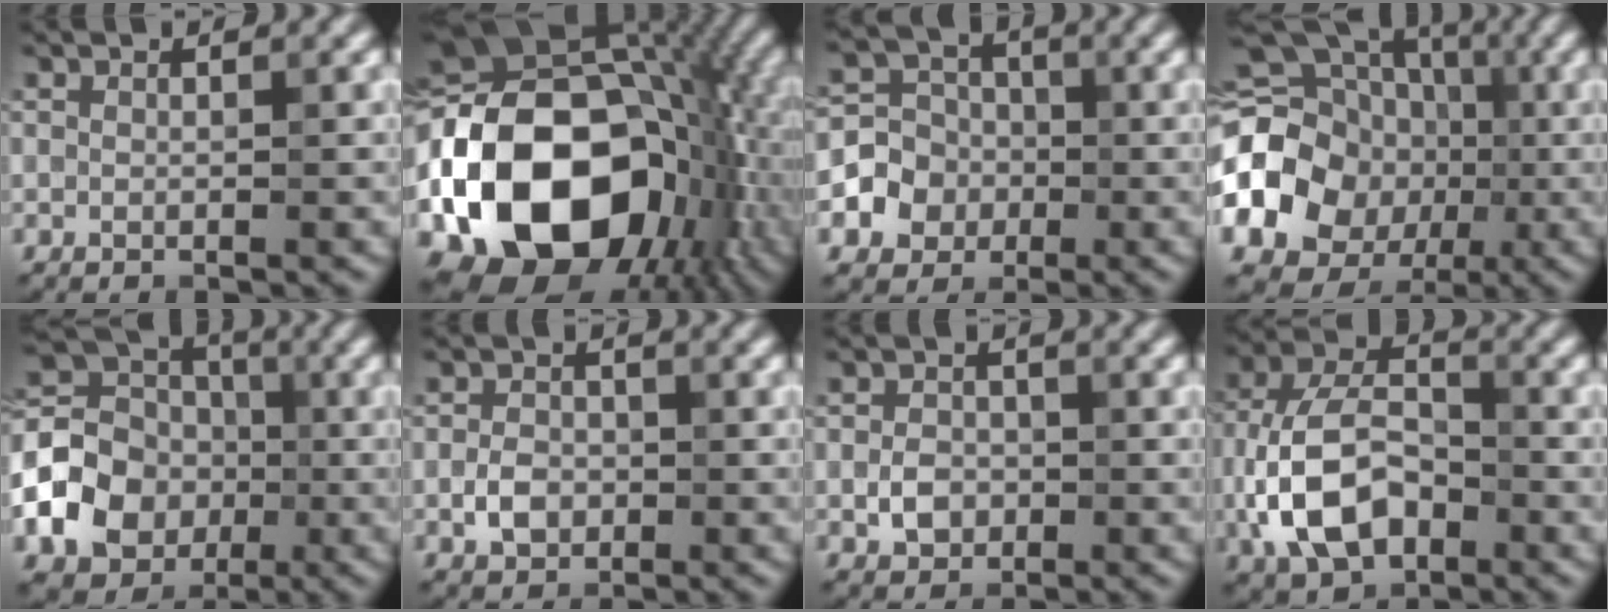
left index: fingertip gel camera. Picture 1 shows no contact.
{"total": 19.8, "force": [-4.0, 13.9, 13.6], "torque": [-0.254, -0.001, -0.068]}
{"total": 4.0, "force": [-1.1, 3.7, 1.0], "torque": [-0.001, 0.005, -0.029]}
{"total": 15.8, "force": [-1.7, 13.7, 7.6], "torque": [-0.144, -0.010, -0.048]}
{"total": 9.4, "force": [-2.2, 7.8, 4.8], "torque": [-0.093, 0.000, -0.059]}
{"total": 2.5, "force": [-0.7, 1.9, 1.5], "torque": [-0.025, 0.000, -0.019]}
{"total": 2.3, "force": [-0.6, 1.8, 1.3], "torque": [-0.020, -0.001, -0.016]}
{"total": 8.6, "force": [-2.5, 5.4, 6.1], "torque": [-0.123, 0.008, -0.053]}